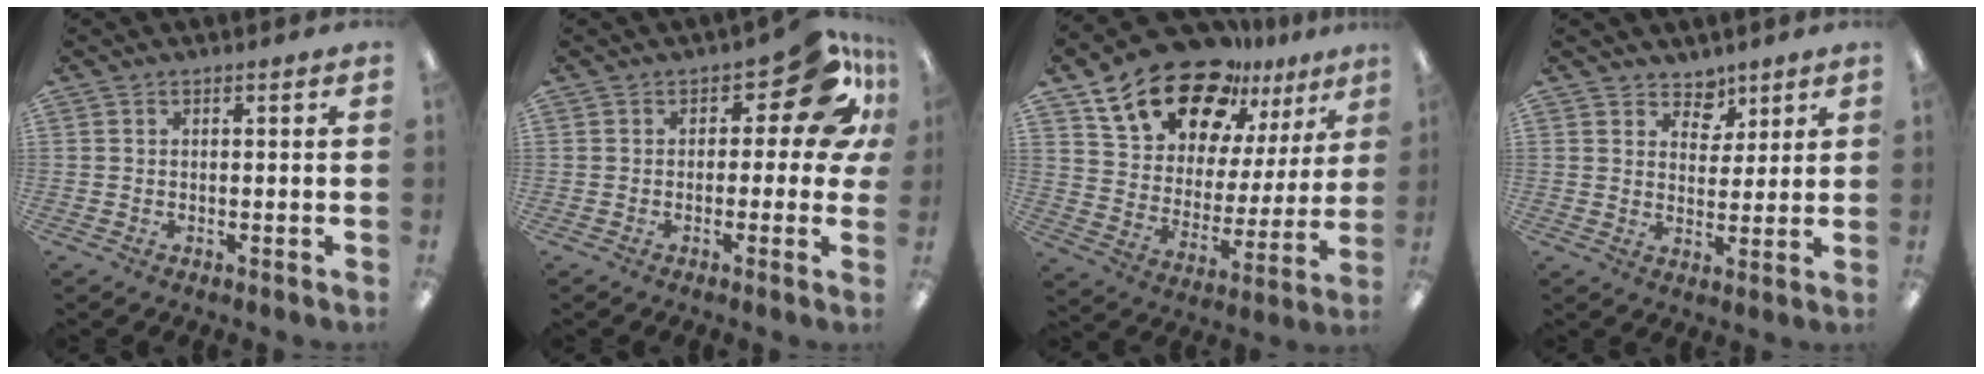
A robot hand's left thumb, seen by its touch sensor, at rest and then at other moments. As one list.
[{"total": 12.2, "force": [5.8, 5.5, 9.2], "torque": [-0.115, -0.034, 0.095]}, {"total": 20.0, "force": [14.8, 10.2, 8.6], "torque": [-0.158, -0.092, 0.265]}, {"total": 5.3, "force": [4.1, 3.3, 0.3], "torque": [-0.002, -0.027, 0.075]}]